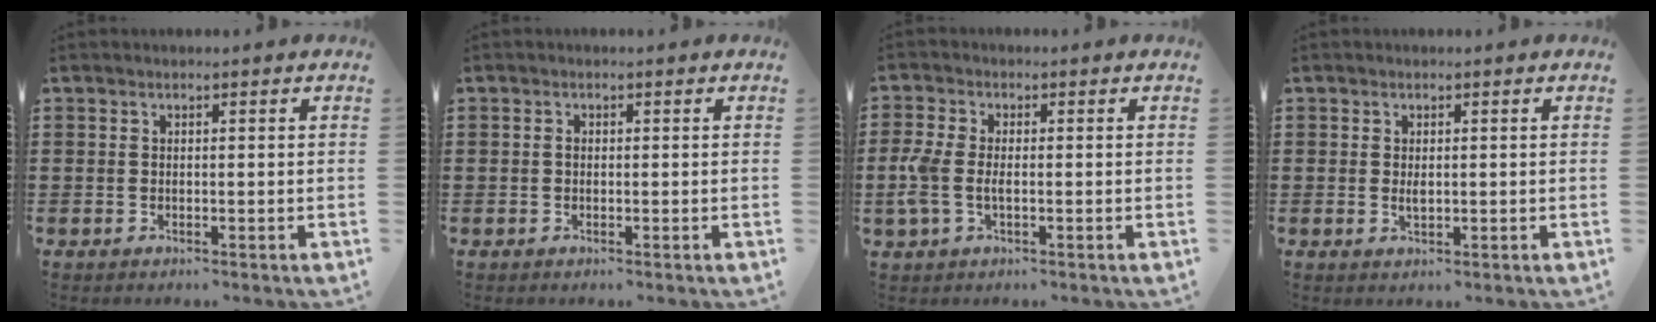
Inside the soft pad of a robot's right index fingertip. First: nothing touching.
{"total": 0.6, "force": [-0.1, 0.4, 0.5], "torque": [-0.010, 0.000, -0.002]}
{"total": 4.0, "force": [-0.7, 1.9, 3.4], "torque": [-0.090, -0.007, -0.021]}
{"total": 1.3, "force": [0.2, 0.7, 1.1], "torque": [-0.023, 0.004, 0.002]}